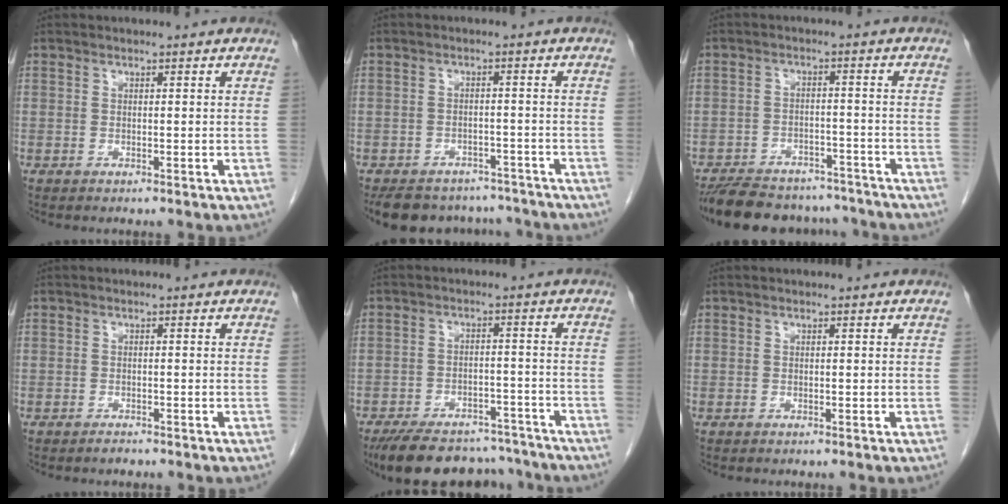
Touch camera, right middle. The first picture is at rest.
{"total": 12.0, "force": [-10.6, 4.9, 2.8], "torque": [-0.044, 0.010, -0.134]}
{"total": 16.0, "force": [-14.0, 5.5, 5.3], "torque": [-0.114, 0.000, -0.197]}
{"total": 0.9, "force": [-0.8, 0.2, 0.3], "torque": [-0.007, -0.001, -0.011]}
{"total": 16.1, "force": [-14.0, 5.8, 5.5], "torque": [-0.106, 0.006, -0.194]}
{"total": 0.0}